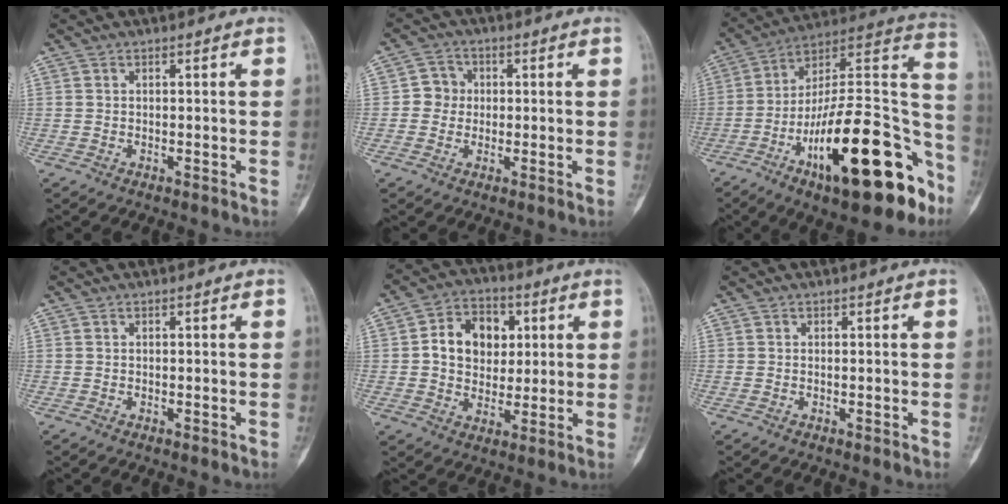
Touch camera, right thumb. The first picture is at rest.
{"total": 3.9, "force": [0.0, 3.8, 1.1], "torque": [0.012, 0.011, -0.007]}
{"total": 29.8, "force": [-13.2, 10.5, 24.6], "torque": [-0.310, 0.075, -0.204]}
{"total": 0.0}
{"total": 11.5, "force": [2.3, 8.9, 6.9], "torque": [-0.068, 0.004, 0.034]}
{"total": 0.0}